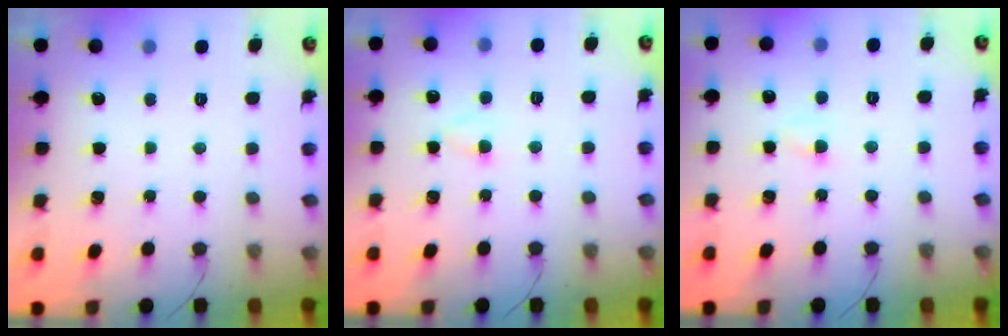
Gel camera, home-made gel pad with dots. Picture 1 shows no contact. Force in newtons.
{"total": 2.2, "press": 2.0, "slide": 0.8}
{"total": 2.5, "press": 2.3, "slide": 1.1}